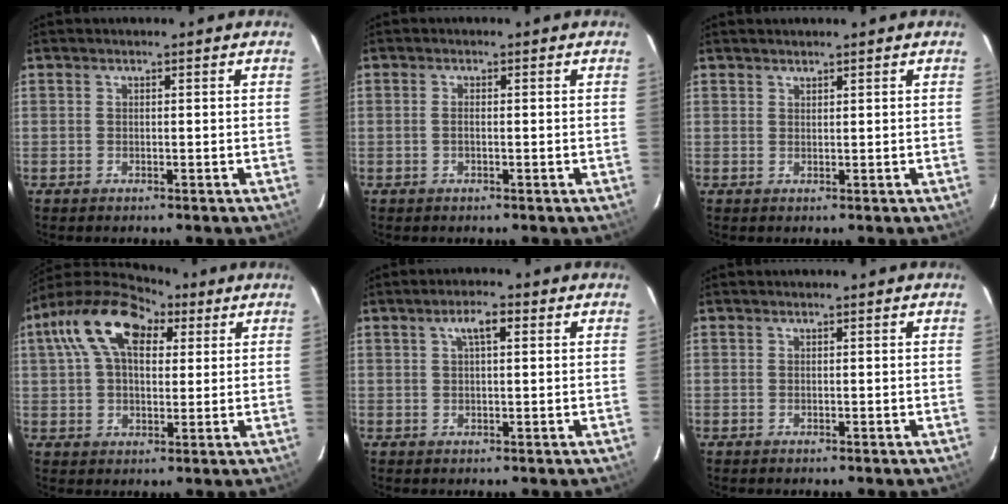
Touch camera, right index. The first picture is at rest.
{"total": 1.0, "force": [-0.2, 0.4, 0.9], "torque": [-0.021, 0.002, -0.005]}
{"total": 0.9, "force": [0.9, 0.2, 0.2], "torque": [-0.003, 0.002, 0.016]}
{"total": 15.7, "force": [6.5, 8.9, 11.1], "torque": [-0.214, 0.043, 0.105]}
{"total": 3.6, "force": [1.4, 1.1, 3.1], "torque": [-0.058, 0.011, 0.025]}
{"total": 0.0}